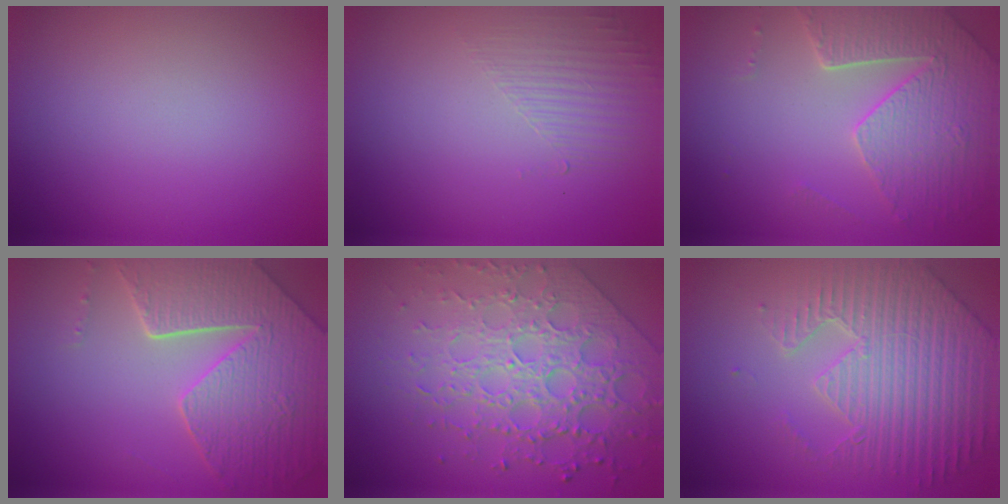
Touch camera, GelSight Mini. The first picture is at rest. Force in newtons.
{"total": 1.6, "press": 0.4, "slide": 1.5}
{"total": 4.9, "press": 4.5, "slide": 1.9}
{"total": 7.9, "press": 5.8, "slide": 5.5}
{"total": 7.2, "press": 5.4, "slide": 4.8}
{"total": 7.4, "press": 5.6, "slide": 4.8}